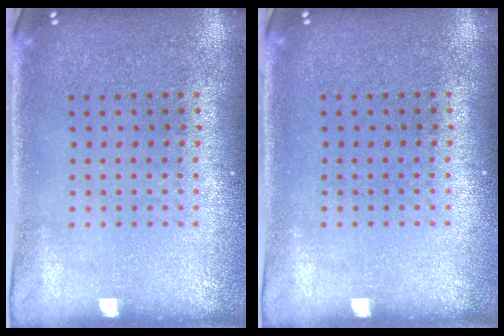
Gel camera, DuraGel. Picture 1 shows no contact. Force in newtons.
{"total": 0.0}